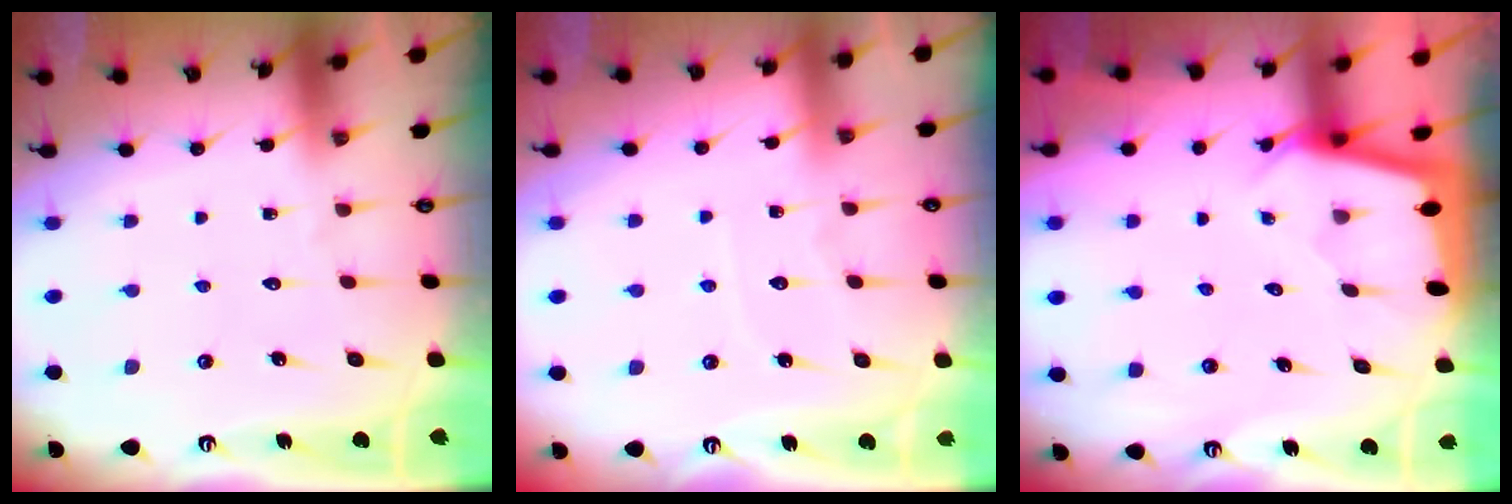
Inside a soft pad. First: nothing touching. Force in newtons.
{"total": 4.4, "press": 4.3, "slide": 0.6}
{"total": 2.0, "press": 2.0, "slide": 0.1}